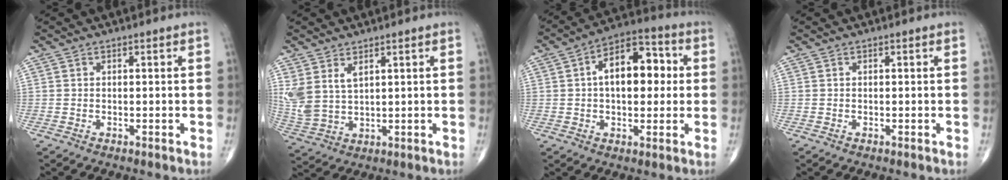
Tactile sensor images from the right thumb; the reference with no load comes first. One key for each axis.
{"total": 7.0, "fx": 3.2, "fy": 3.8, "fz": 4.9, "tx": -0.109, "ty": -0.010, "tz": 0.078}
{"total": 13.4, "fx": 1.8, "fy": 7.6, "fz": 10.9, "tx": -0.135, "ty": 0.025, "tz": 0.017}
{"total": 0.0}